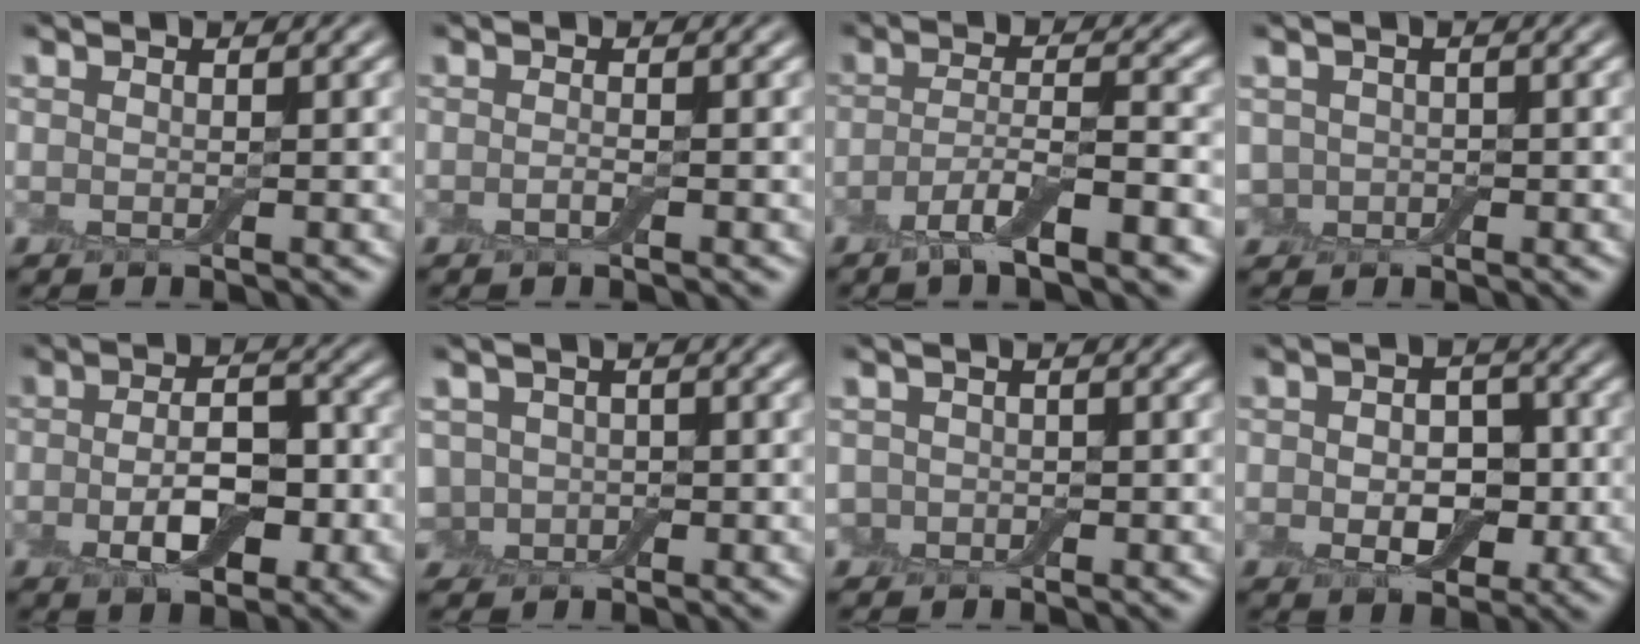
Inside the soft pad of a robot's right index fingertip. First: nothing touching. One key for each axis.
{"total": 0.7, "fx": -0.4, "fy": 0.1, "fz": 0.6, "tx": -0.013, "ty": -0.003, "tz": -0.009}
{"total": 4.6, "fx": -2.5, "fy": 1.0, "fz": 3.8, "tx": -0.071, "ty": -0.003, "tz": -0.052}
{"total": 1.6, "fx": -0.2, "fy": 1.5, "fz": 0.6, "tx": -0.008, "ty": -0.003, "tz": -0.006}
{"total": 5.4, "fx": -1.5, "fy": 2.5, "fz": 4.5, "tx": -0.083, "ty": 0.001, "tz": -0.028}
{"total": 2.8, "fx": -0.4, "fy": 2.5, "fz": 1.2, "tx": -0.016, "ty": -0.001, "tz": -0.010}
{"total": 1.1, "fx": -0.3, "fy": 1.0, "fz": 0.2, "tx": 0.000, "ty": -0.002, "tz": -0.011}
{"total": 4.8, "fx": -0.8, "fy": 3.2, "fz": 3.5, "tx": -0.051, "ty": -0.007, "tz": -0.015}